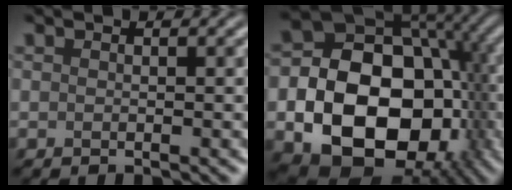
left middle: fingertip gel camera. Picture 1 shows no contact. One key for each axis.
{"total": 17.3, "fx": -3.9, "fy": 12.6, "fz": 11.3, "tx": -0.156, "ty": -0.025, "tz": -0.054}